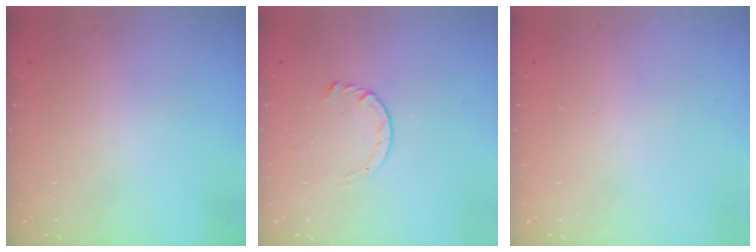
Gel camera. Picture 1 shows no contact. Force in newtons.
{"total": 3.6, "press": 3.5, "slide": 0.4}
{"total": 0.0}